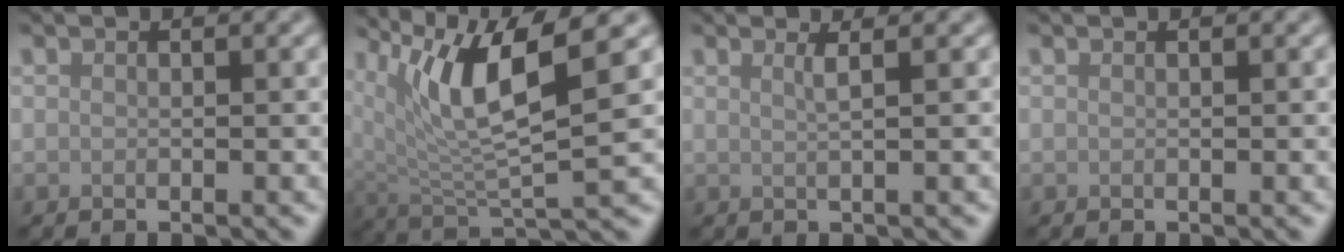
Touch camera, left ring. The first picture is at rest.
{"total": 8.0, "force": [3.7, 2.1, 6.8], "torque": [-0.132, -0.006, 0.068]}
{"total": 1.6, "force": [0.7, 0.6, 1.3], "torque": [-0.014, 0.002, 0.000]}
{"total": 0.0}